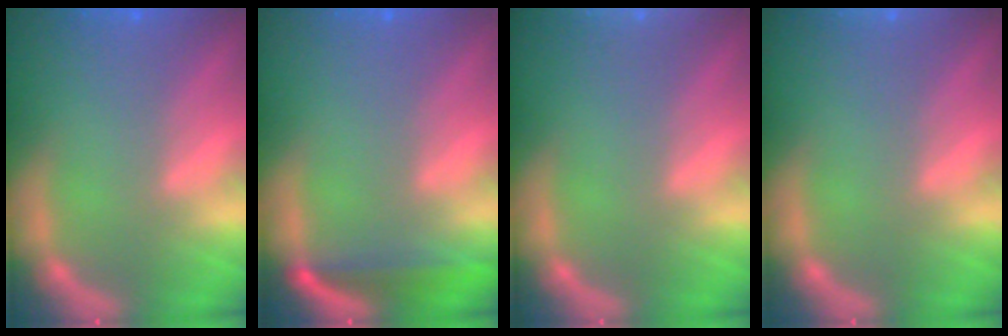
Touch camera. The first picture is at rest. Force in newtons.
{"total": 3.4}
{"total": 3.5}
{"total": 1.4}